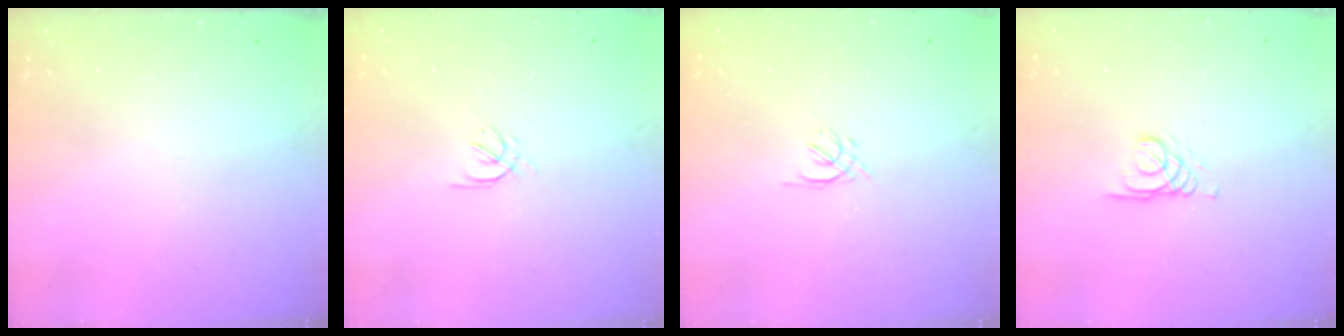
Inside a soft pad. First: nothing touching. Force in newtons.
{"total": 2.1, "press": 2.0, "slide": 0.6}
{"total": 1.6, "press": 1.5, "slide": 0.5}
{"total": 1.7, "press": 1.7, "slide": 0.2}